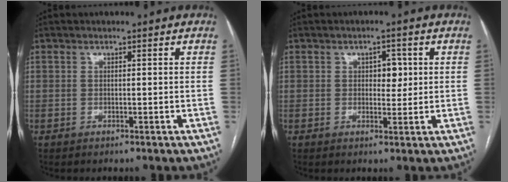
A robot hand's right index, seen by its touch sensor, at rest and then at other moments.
{"total": 3.1, "force": [0.7, 1.9, 2.4], "torque": [-0.029, 0.006, 0.011]}